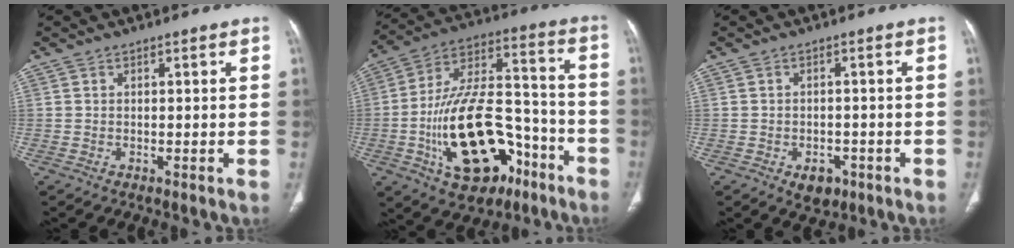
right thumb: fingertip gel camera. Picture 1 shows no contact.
{"total": 25.0, "force": [-9.6, 13.7, 18.5], "torque": [-0.314, 0.068, -0.143]}
{"total": 4.2, "force": [-2.0, 2.9, 2.3], "torque": [-0.019, 0.007, -0.018]}